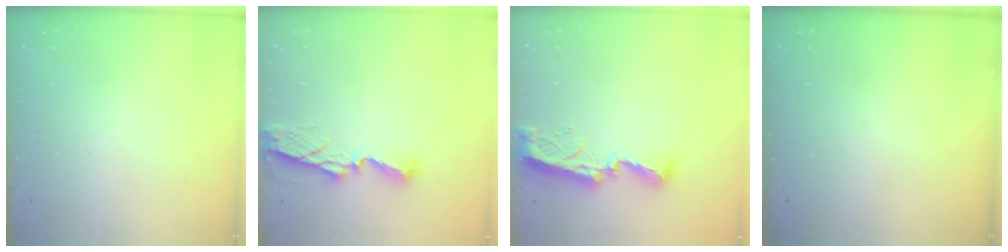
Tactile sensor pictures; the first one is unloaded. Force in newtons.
{"total": 6.8, "press": 6.8, "slide": 0.1}
{"total": 9.9, "press": 9.9, "slide": 0.5}
{"total": 0.0}